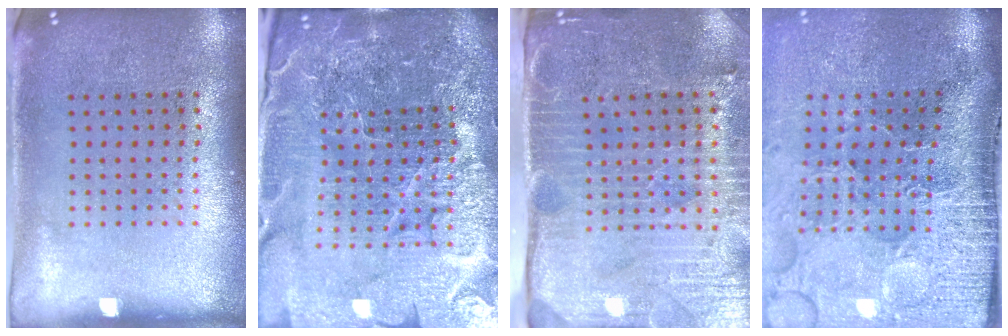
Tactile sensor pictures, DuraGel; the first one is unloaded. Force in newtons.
{"total": 6.7, "press": 5.8, "slide": 3.3}
{"total": 4.4, "press": 3.7, "slide": 2.3}
{"total": 5.1, "press": 4.1, "slide": 3.1}